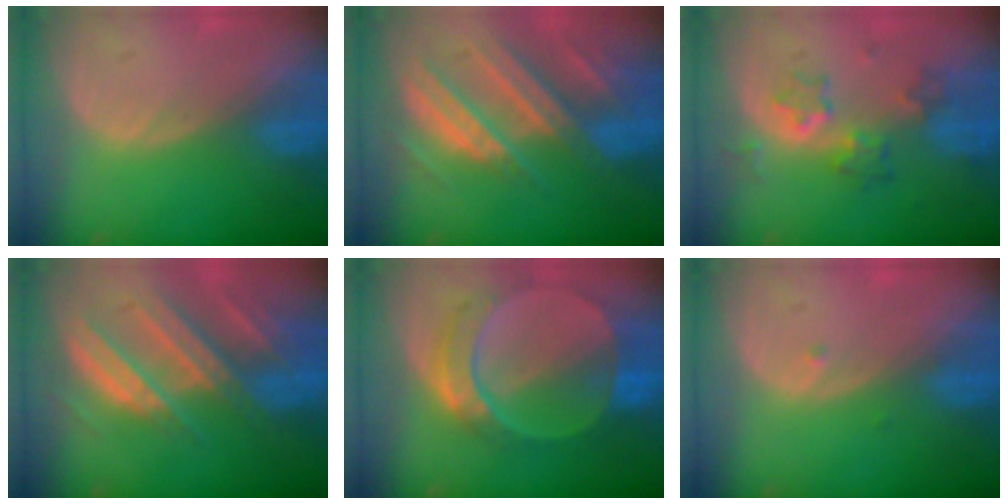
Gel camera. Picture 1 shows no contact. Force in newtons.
{"total": 10.6, "press": 9.3, "slide": 5.0}
{"total": 6.0, "press": 5.7, "slide": 1.8}
{"total": 10.3, "press": 9.0, "slide": 4.9}
{"total": 9.4, "press": 8.3, "slide": 4.5}
{"total": 0.6, "press": 0.5, "slide": 0.3}